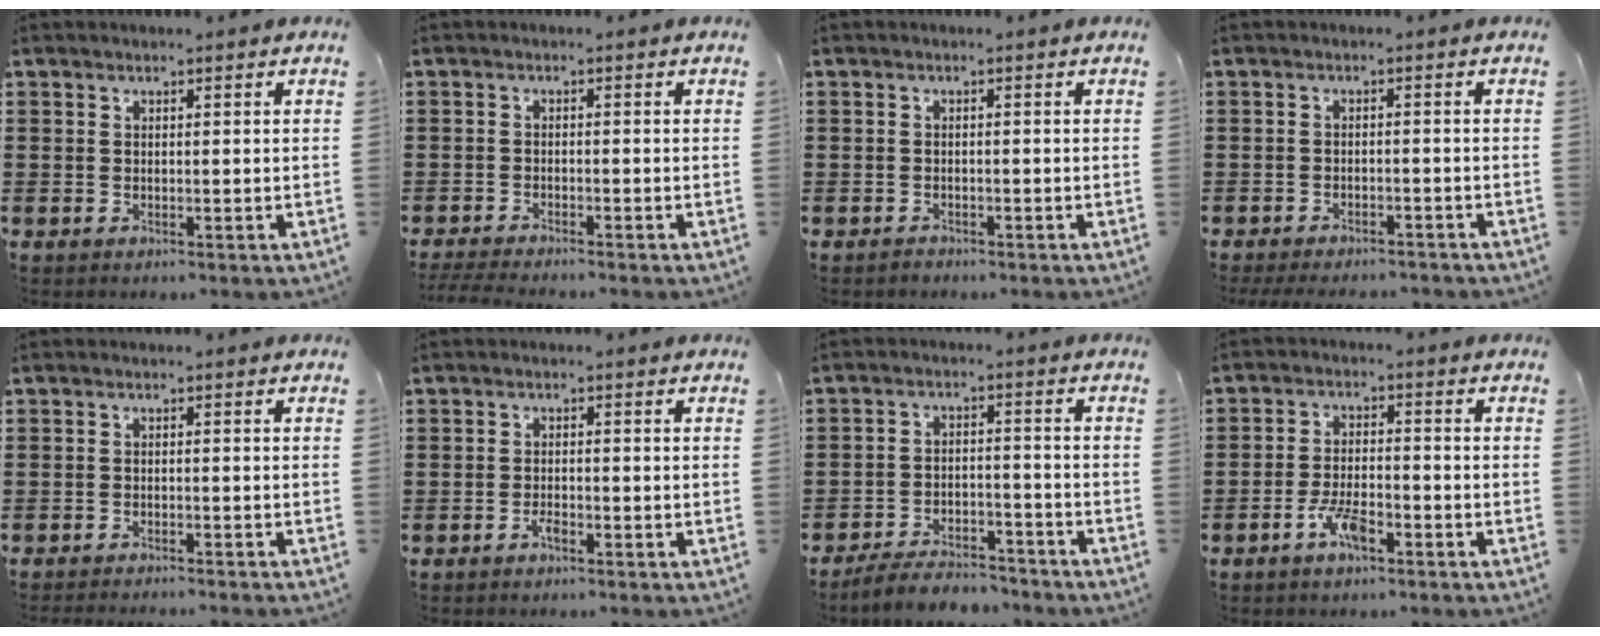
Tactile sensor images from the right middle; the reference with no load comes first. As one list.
[{"total": 2.2, "force": [-2.1, 0.0, 0.6], "torque": [-0.016, -0.003, -0.045]}, {"total": 0.9, "force": [-0.9, 0.4, 0.0], "torque": [-0.001, 0.003, -0.020]}, {"total": 2.3, "force": [-2.3, 0.3, 0.3], "torque": [-0.009, -0.001, -0.047]}, {"total": 1.4, "force": [-1.4, -0.2, 0.3], "torque": [-0.005, 0.002, -0.027]}, {"total": 1.6, "force": [-1.1, 0.5, 1.0], "torque": [-0.022, -0.002, -0.020]}, {"total": 5.5, "force": [-5.3, 0.9, 1.2], "torque": [-0.024, 0.008, -0.106]}, {"total": 5.1, "force": [-3.1, 1.8, 3.7], "torque": [-0.079, 0.004, -0.061]}]